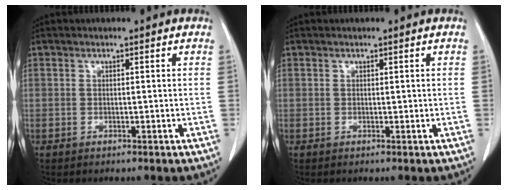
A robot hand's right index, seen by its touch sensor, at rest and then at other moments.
{"total": 0.0}